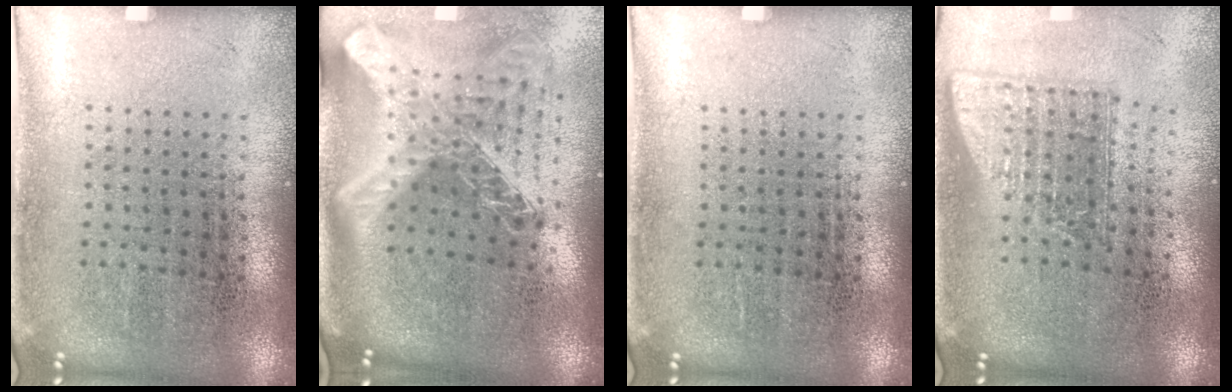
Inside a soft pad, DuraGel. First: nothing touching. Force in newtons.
{"total": 2.9, "press": 2.1, "slide": 2.1}
{"total": 0.0}
{"total": 1.5, "press": 1.2, "slide": 1.0}